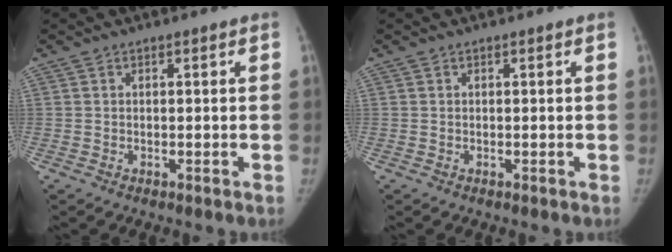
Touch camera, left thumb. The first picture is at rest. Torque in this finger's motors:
{"motor_torque": [0.12, 0.06, 0.20, -0.01, 0.03]}